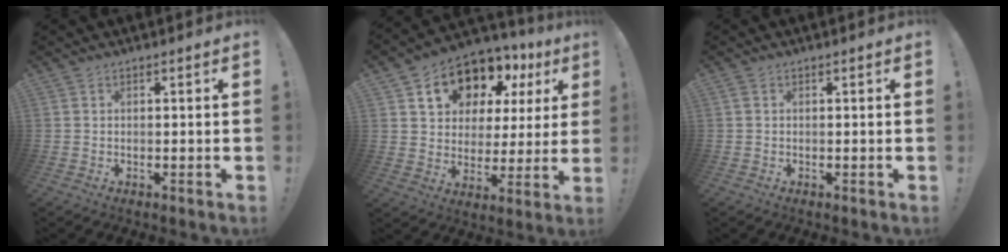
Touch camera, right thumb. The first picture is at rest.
{"total": 14.4, "force": [8.7, 9.7, 6.1], "torque": [-0.091, -0.061, 0.168]}
{"total": 0.7, "force": [-0.2, 0.6, 0.4], "torque": [-0.013, 0.003, -0.002]}